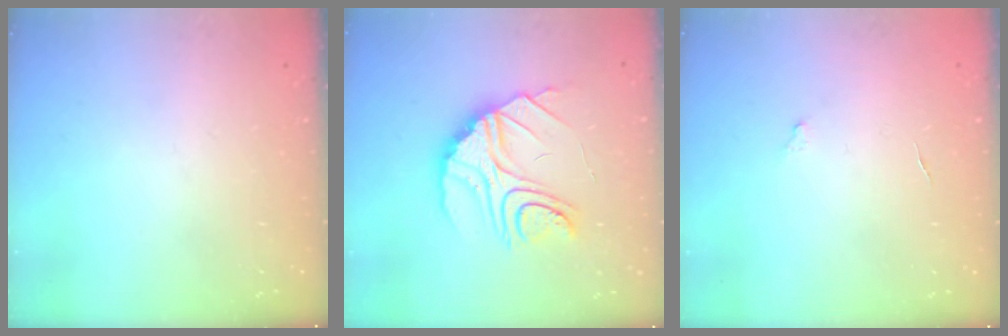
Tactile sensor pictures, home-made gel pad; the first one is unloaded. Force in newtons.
{"total": 12.9, "press": 12.9, "slide": 1.1}
{"total": 2.8, "press": 2.8, "slide": 0.2}